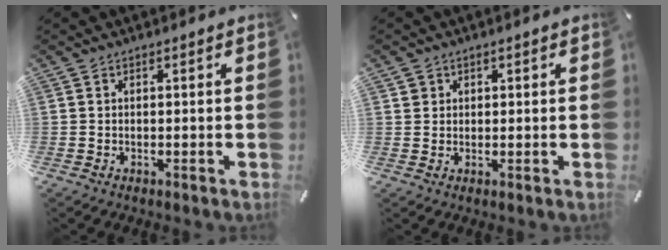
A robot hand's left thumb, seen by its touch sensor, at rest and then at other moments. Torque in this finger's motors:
{"motor_torque": [0.11, 0.14, 0.00, -0.19, 0.00]}